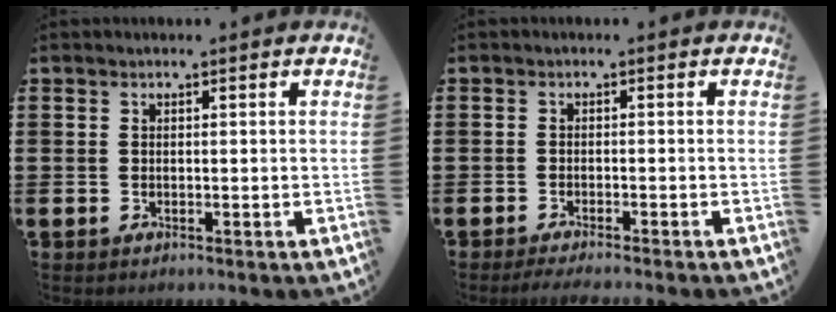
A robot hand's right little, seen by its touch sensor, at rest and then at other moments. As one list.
[{"total": 1.3, "force": [-1.1, -0.1, 0.7], "torque": [-0.009, -0.002, -0.021]}]